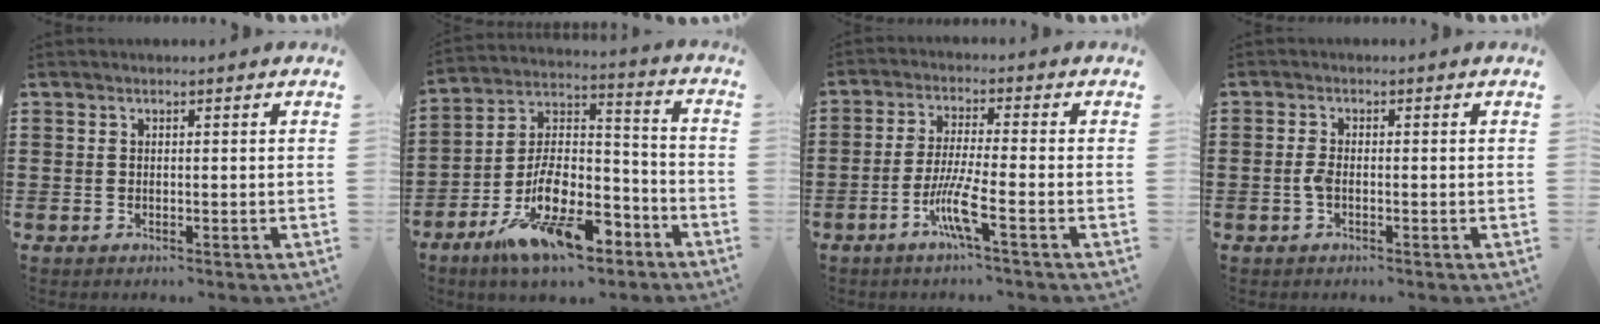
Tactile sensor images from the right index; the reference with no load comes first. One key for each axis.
{"total": 14.1, "fx": -8.8, "fy": 5.6, "fz": 9.5, "tx": -0.188, "ty": 0.026, "tz": -0.160}
{"total": 7.1, "fx": -3.4, "fy": 0.4, "fz": 6.2, "tx": -0.136, "ty": -0.015, "tz": -0.068}
{"total": 1.9, "fx": -0.6, "fy": 0.7, "fz": 1.6, "tx": -0.046, "ty": -0.004, "tz": -0.017}